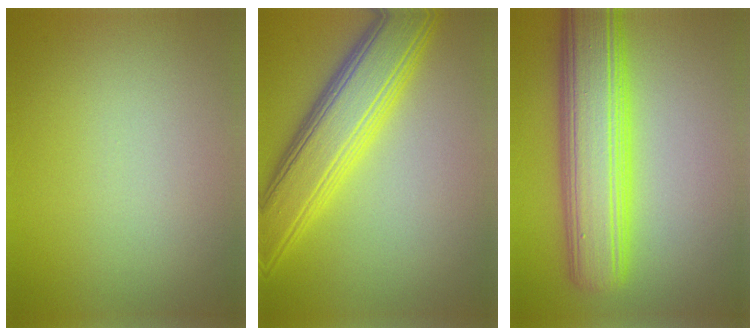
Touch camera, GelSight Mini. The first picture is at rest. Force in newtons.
{"total": 7.5, "press": 7.5, "slide": 0.2}
{"total": 8.6, "press": 8.6, "slide": 0.3}